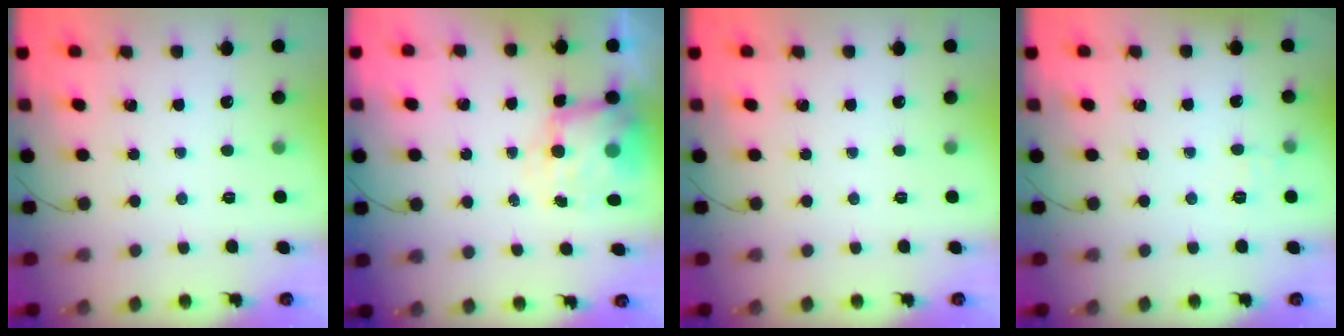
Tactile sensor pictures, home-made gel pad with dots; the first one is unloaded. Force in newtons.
{"total": 7.4, "press": 7.3, "slide": 0.9}
{"total": 0.0}
{"total": 5.3, "press": 5.1, "slide": 1.5}